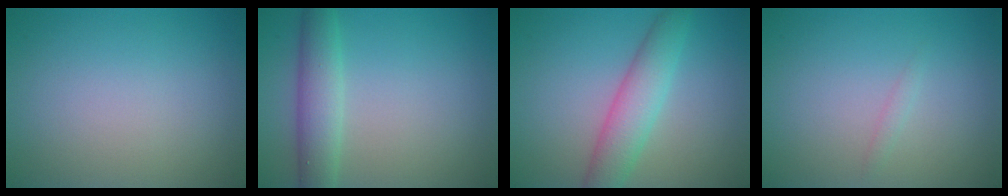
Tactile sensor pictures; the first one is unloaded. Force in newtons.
{"total": 3.8, "press": 3.8, "slide": 0.1}
{"total": 4.4, "press": 4.4, "slide": 0.2}
{"total": 0.6, "press": 0.6, "slide": 0.1}